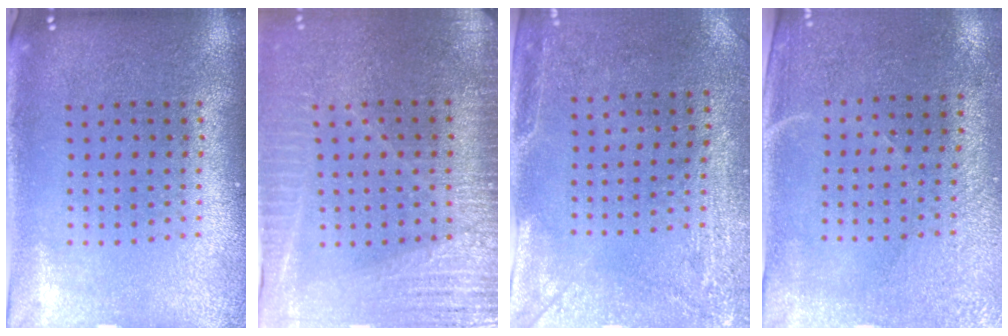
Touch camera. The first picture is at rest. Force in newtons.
{"total": 3.4, "press": 3.2, "slide": 1.4}
{"total": 2.9, "press": 2.3, "slide": 1.8}
{"total": 2.9, "press": 2.5, "slide": 1.5}